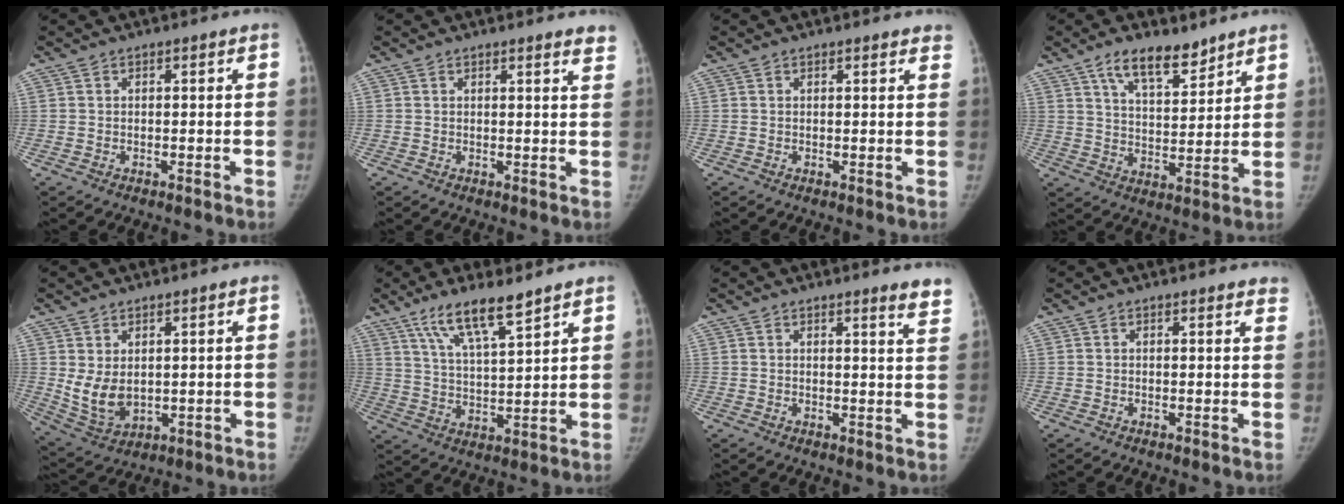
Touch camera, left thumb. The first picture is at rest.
{"total": 3.9, "force": [3.5, 0.4, 1.6], "torque": [-0.012, -0.017, 0.029]}
{"total": 3.3, "force": [3.0, 0.8, 1.2], "torque": [0.001, -0.005, 0.026]}
{"total": 10.4, "force": [7.4, 4.2, 6.0], "torque": [-0.076, -0.050, 0.132]}
{"total": 7.3, "force": [1.5, 4.7, 5.5], "torque": [-0.092, -0.020, 0.050]}
{"total": 10.8, "force": [7.6, 2.1, 7.4], "torque": [-0.129, -0.041, 0.146]}
{"total": 5.0, "force": [4.4, 0.2, 2.5], "torque": [-0.022, -0.029, 0.039]}
{"total": 4.2, "force": [3.9, 0.9, 1.4], "torque": [0.003, -0.010, 0.032]}